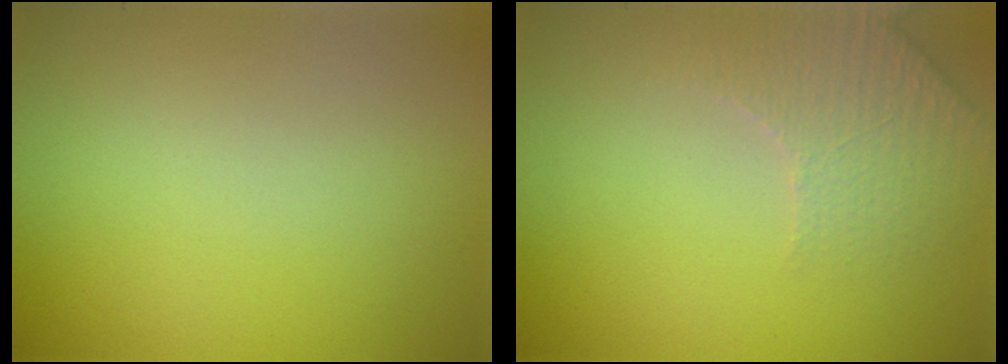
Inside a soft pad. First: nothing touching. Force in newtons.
{"total": 3.3, "press": 3.2, "slide": 0.9}